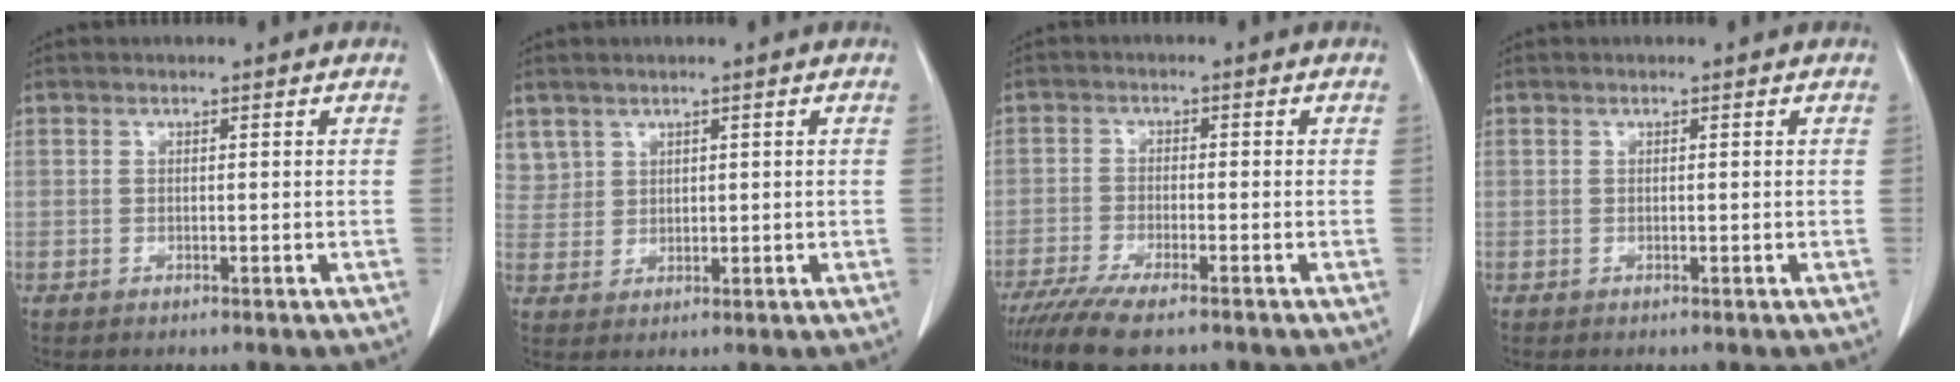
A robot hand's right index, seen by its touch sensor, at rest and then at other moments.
{"total": 3.7, "force": [2.4, 2.9, 0.1], "torque": [0.006, 0.006, 0.051]}
{"total": 8.5, "force": [-6.8, 1.2, 5.0], "torque": [-0.081, -0.020, -0.112]}
{"total": 0.0}